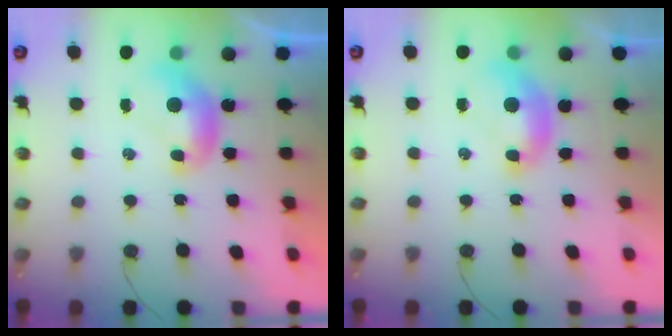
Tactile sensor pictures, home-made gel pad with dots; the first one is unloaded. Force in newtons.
{"total": 1.8, "press": 1.7, "slide": 0.6}